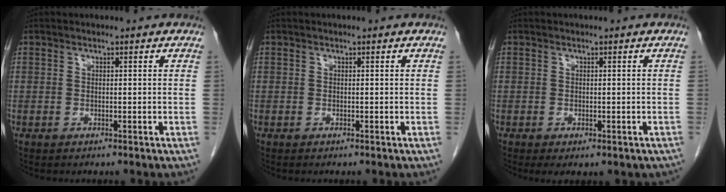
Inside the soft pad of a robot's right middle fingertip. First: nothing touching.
{"total": 0.0}
{"total": 3.0, "force": [-1.8, 1.6, 1.8], "torque": [-0.021, -0.006, -0.019]}